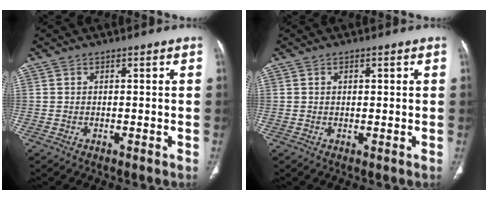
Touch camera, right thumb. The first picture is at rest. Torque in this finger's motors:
{"motor_torque": [-0.12, 0.09, -0.09, 0.12, -0.06]}